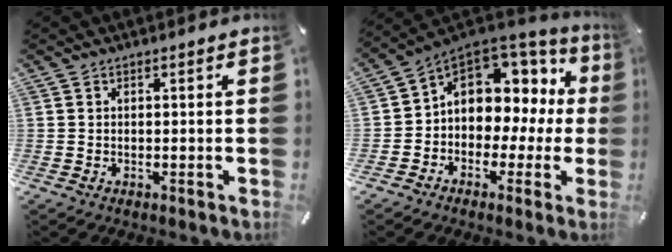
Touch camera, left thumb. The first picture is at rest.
{"total": 8.7, "force": [2.9, 7.3, 3.7], "torque": [-0.064, -0.035, 0.054]}